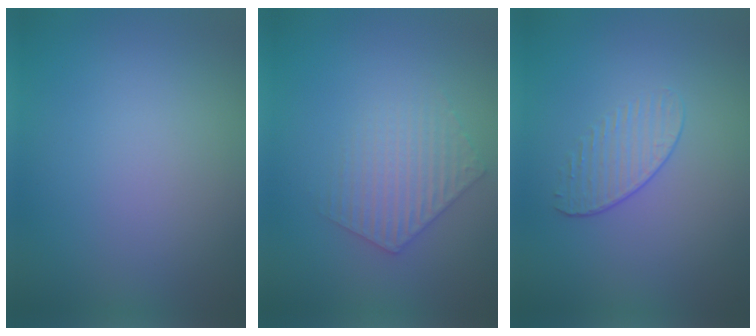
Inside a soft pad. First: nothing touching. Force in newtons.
{"total": 2.9, "press": 2.9, "slide": 0.5}
{"total": 1.3, "press": 0.7, "slide": 1.1}